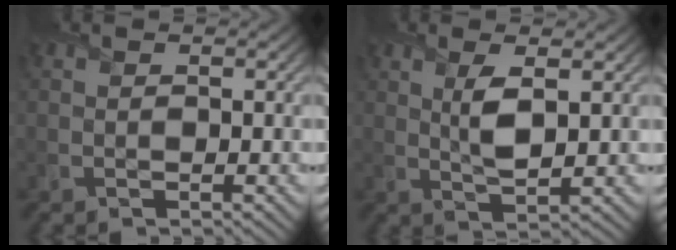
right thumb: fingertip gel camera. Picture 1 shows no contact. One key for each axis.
{"total": 3.9, "fx": 1.2, "fy": 1.2, "fz": 3.5, "tx": -0.078, "ty": -0.001, "tz": 0.025}